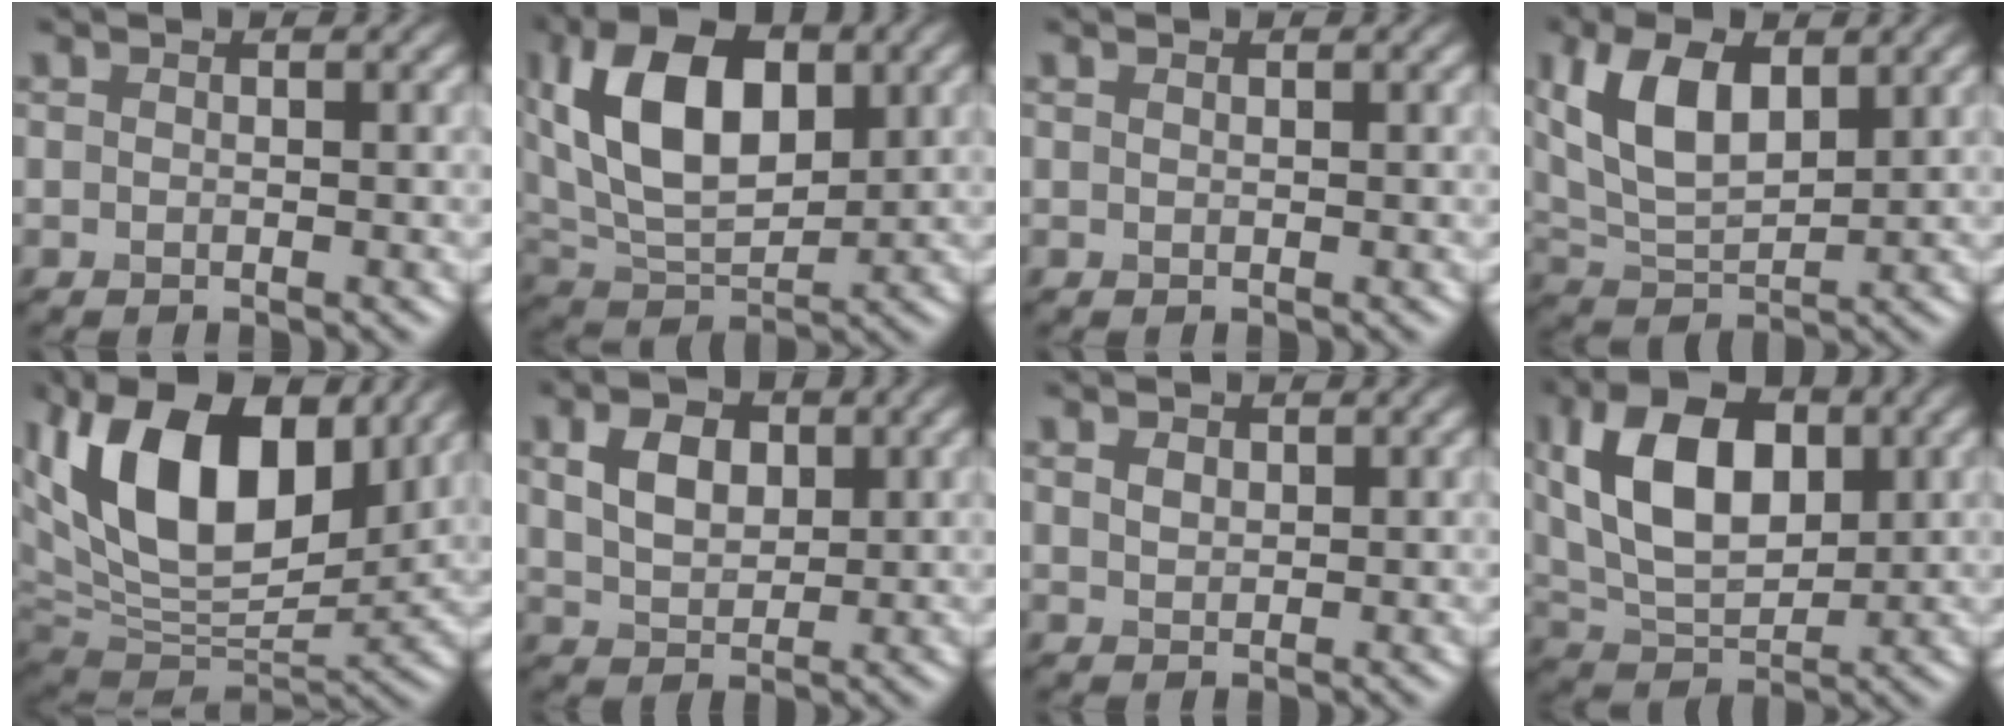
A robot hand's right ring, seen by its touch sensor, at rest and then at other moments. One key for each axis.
{"total": 12.3, "fx": 3.4, "fy": 6.9, "fz": 9.6, "tx": -0.178, "ty": 0.018, "tz": 0.054}
{"total": 0.0}
{"total": 8.0, "fx": 2.9, "fy": 4.1, "fz": 6.2, "tx": -0.135, "ty": 0.007, "tz": 0.053}
{"total": 15.3, "fx": 5.6, "fy": 8.5, "fz": 11.5, "tx": -0.202, "ty": 0.021, "tz": 0.090}
{"total": 4.4, "fx": 1.5, "fy": 2.8, "fz": 3.1, "tx": -0.061, "ty": 0.005, "tz": 0.026}
{"total": 1.2, "fx": 0.6, "fy": 0.8, "fz": 0.6, "tx": -0.012, "ty": 0.000, "tz": 0.013}
{"total": 10.8, "fx": 2.8, "fy": 6.2, "fz": 8.4, "tx": -0.159, "ty": 0.014, "tz": 0.042}